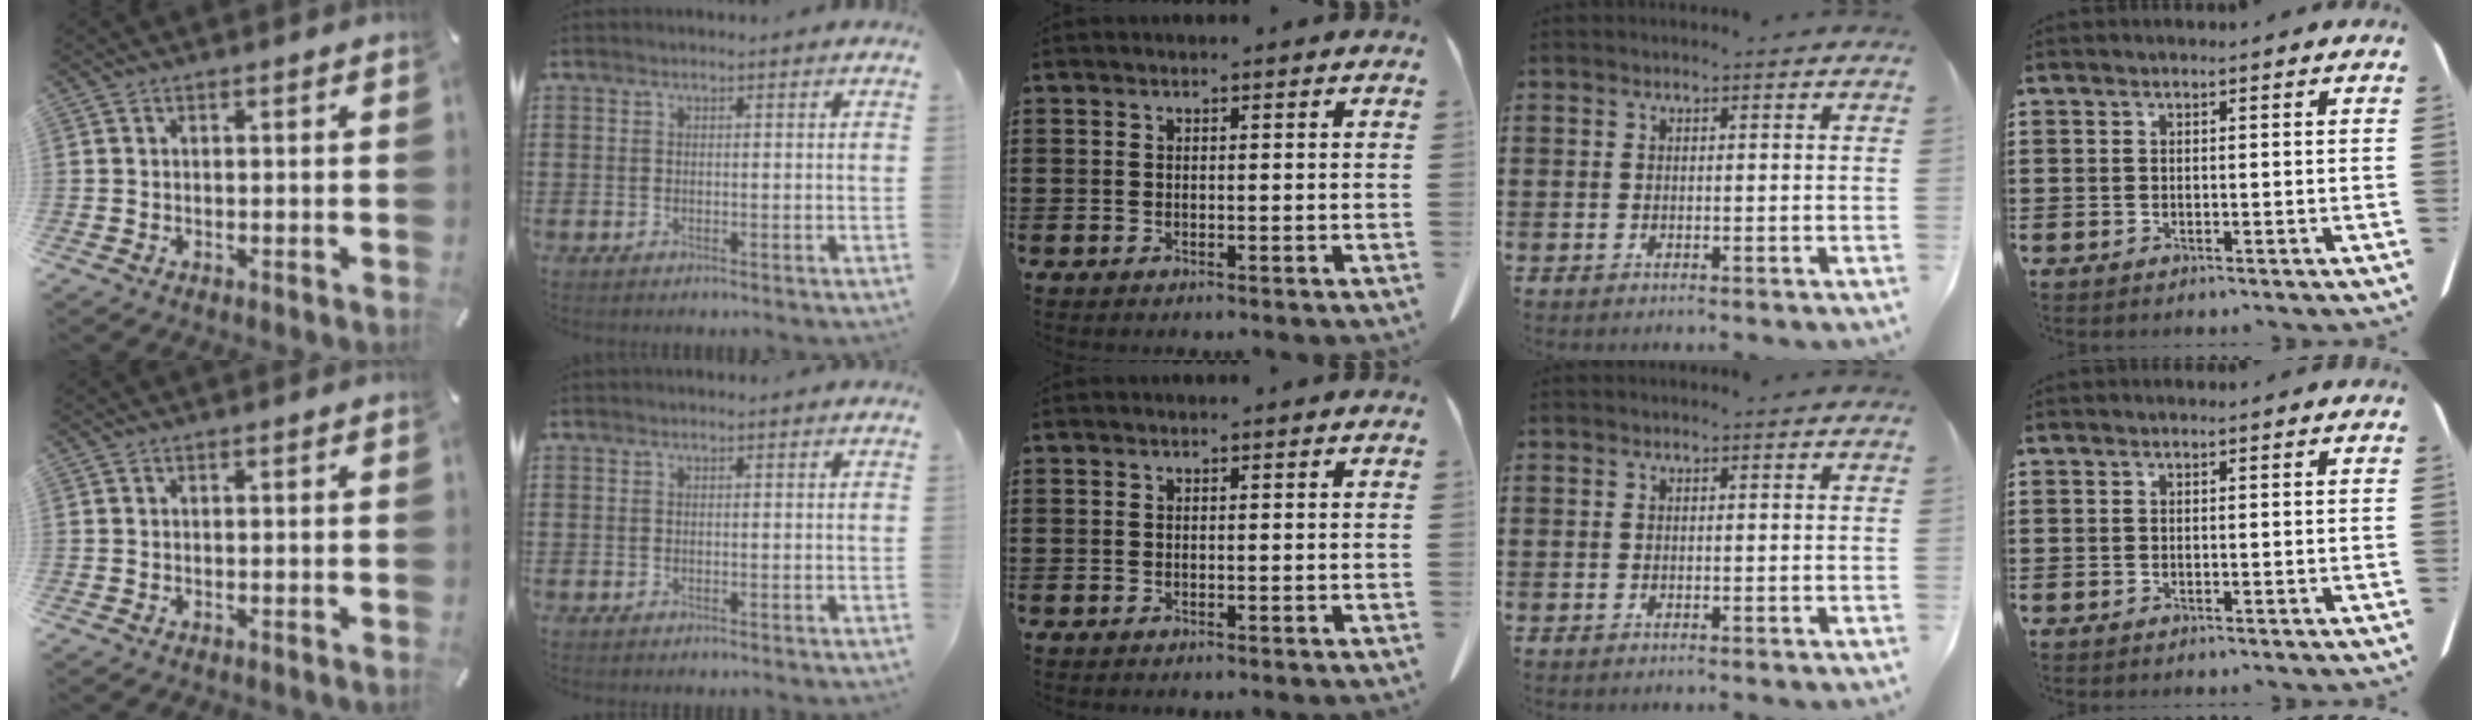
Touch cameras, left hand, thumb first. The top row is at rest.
{}